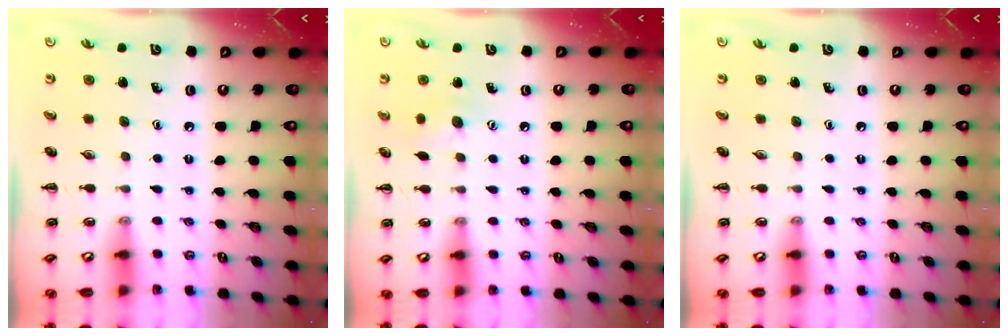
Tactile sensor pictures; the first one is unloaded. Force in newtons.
{"total": 7.2, "press": 7.0, "slide": 1.7}
{"total": 0.0}